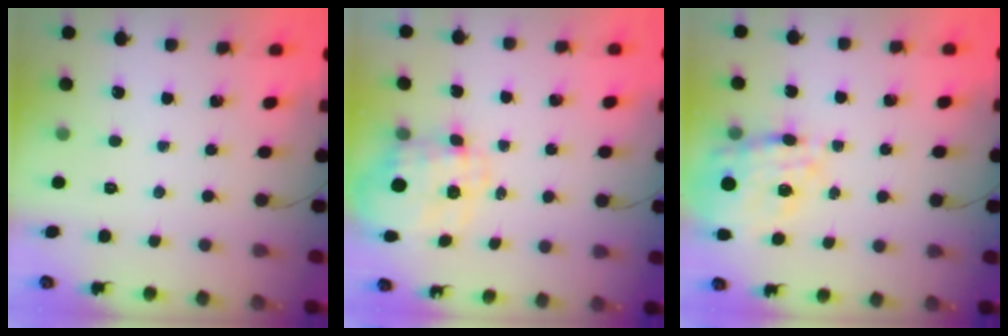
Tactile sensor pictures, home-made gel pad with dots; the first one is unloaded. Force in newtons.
{"total": 10.0, "press": 10.0, "slide": 1.3}
{"total": 18.1, "press": 17.7, "slide": 4.1}